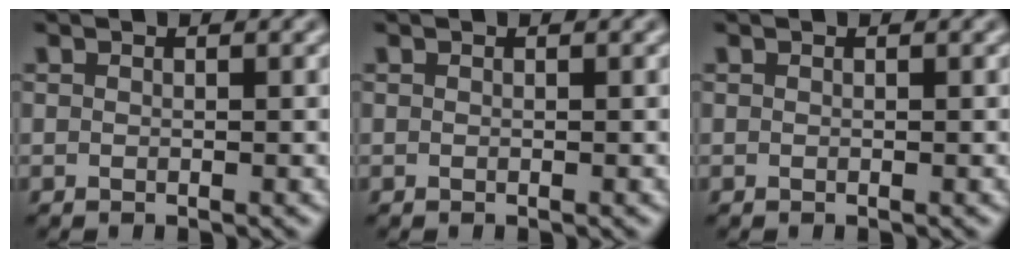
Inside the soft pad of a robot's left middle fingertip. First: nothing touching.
{"total": 0.0}
{"total": 0.0}